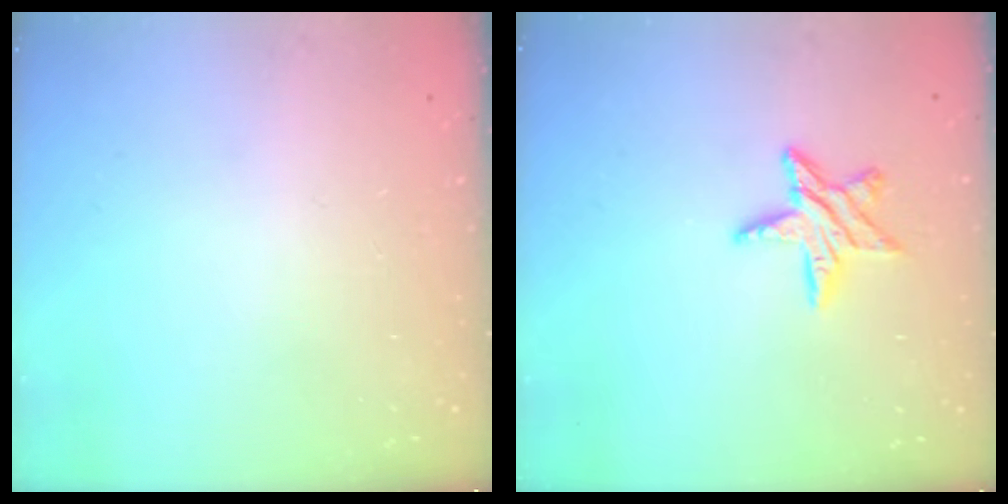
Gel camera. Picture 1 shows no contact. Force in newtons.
{"total": 9.4, "press": 9.3, "slide": 0.6}